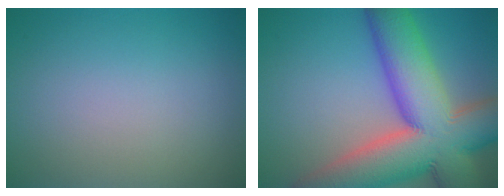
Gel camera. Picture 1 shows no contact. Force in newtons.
{"total": 16.2, "press": 16.1, "slide": 1.0}